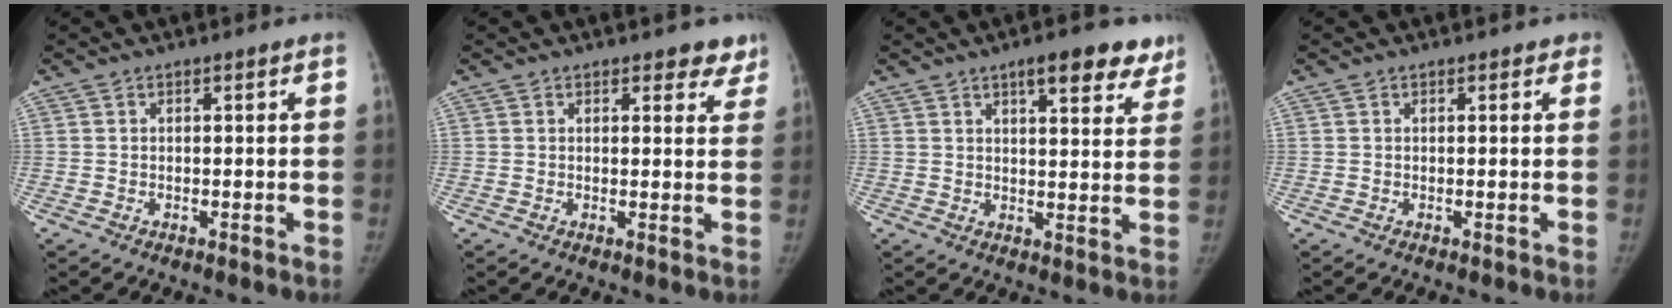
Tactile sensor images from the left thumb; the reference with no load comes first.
{"total": 4.7, "force": [3.8, 2.3, 1.5], "torque": [0.024, -0.018, 0.034]}
{"total": 10.3, "force": [6.8, 3.6, 6.8], "torque": [-0.053, -0.031, 0.086]}
{"total": 0.9, "force": [0.6, 0.6, 0.3], "torque": [0.007, -0.002, 0.001]}